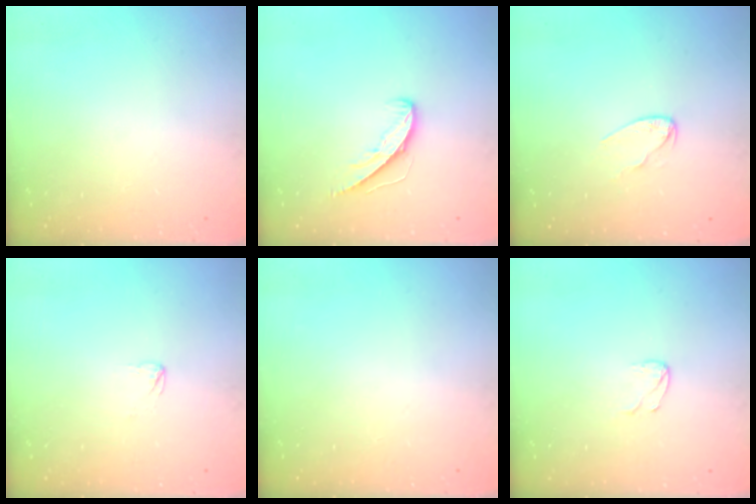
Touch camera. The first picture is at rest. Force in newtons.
{"total": 5.8, "press": 5.7, "slide": 0.5}
{"total": 4.1, "press": 4.1, "slide": 0.3}
{"total": 2.3, "press": 2.3, "slide": 0.2}
{"total": 0.0}
{"total": 3.2, "press": 3.2, "slide": 0.3}